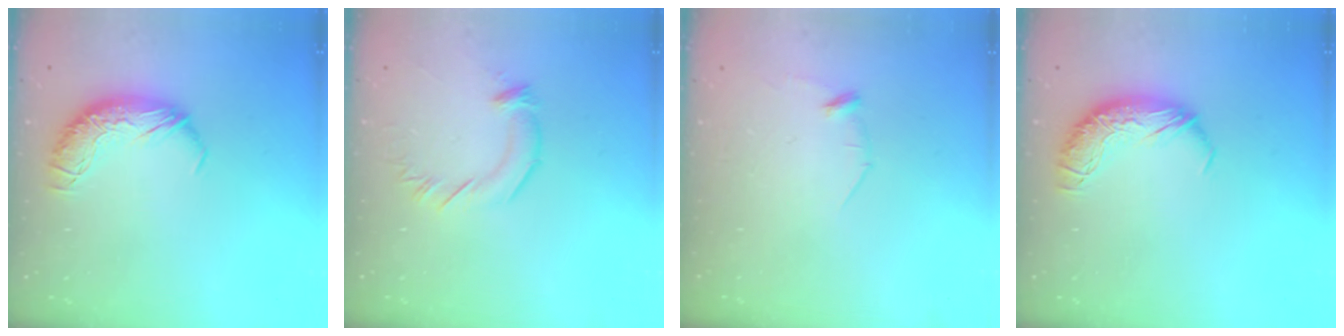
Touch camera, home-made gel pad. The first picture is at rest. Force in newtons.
{"total": 3.0, "press": 3.0, "slide": 0.5}
{"total": 8.0, "press": 8.0, "slide": 0.8}
{"total": 0.0}